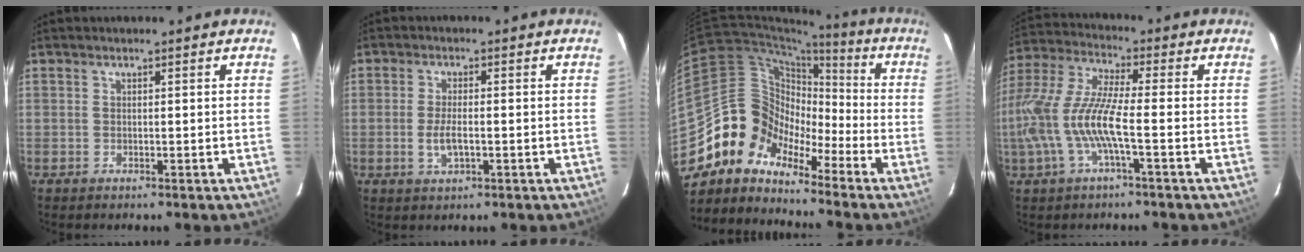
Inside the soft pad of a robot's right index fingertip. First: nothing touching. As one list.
[{"total": 3.9, "force": [-1.1, 1.4, 3.5], "torque": [-0.070, -0.006, -0.018]}, {"total": 10.4, "force": [-7.5, 7.0, 1.6], "torque": [-0.032, 0.042, -0.169]}, {"total": 14.1, "force": [-3.5, 2.2, 13.5], "torque": [-0.275, -0.007, -0.066]}]